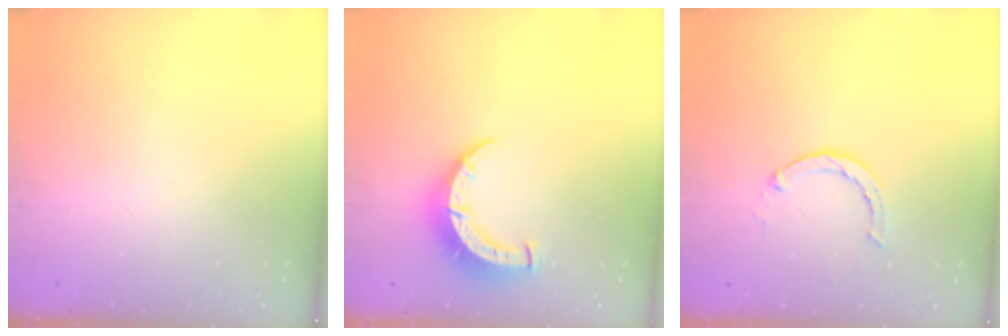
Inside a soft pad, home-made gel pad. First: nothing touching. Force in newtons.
{"total": 8.3, "press": 8.3, "slide": 1.0}
{"total": 2.3, "press": 2.3, "slide": 0.2}